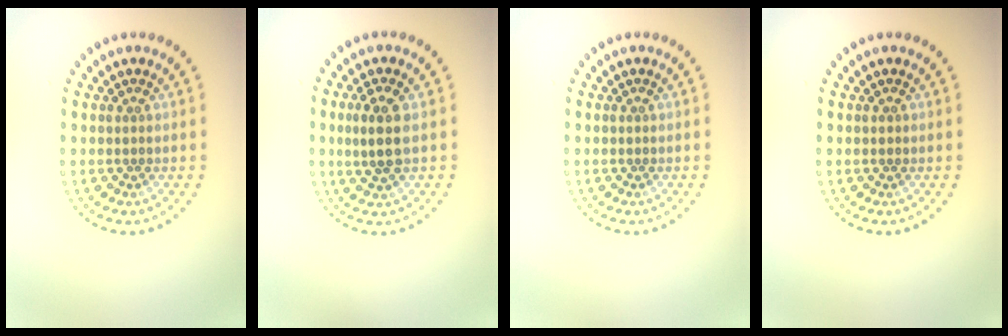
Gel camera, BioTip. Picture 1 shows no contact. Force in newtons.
{"total": 2.8, "press": 2.6, "slide": 1.1}
{"total": 0.0}
{"total": 0.6, "press": 0.5, "slide": 0.2}